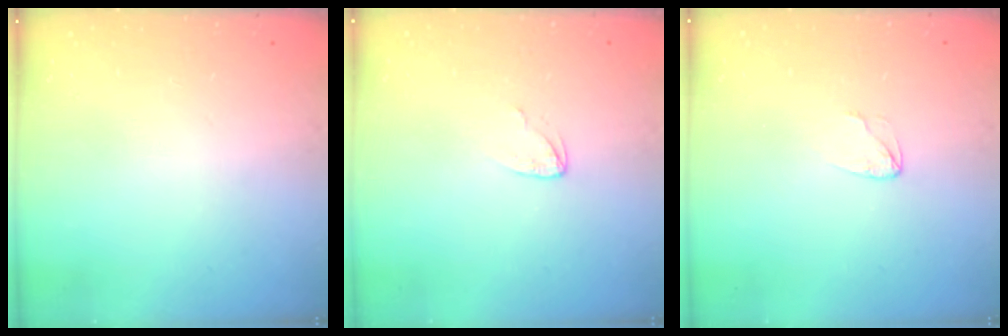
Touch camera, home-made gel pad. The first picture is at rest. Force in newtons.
{"total": 3.0, "press": 3.0, "slide": 0.3}
{"total": 3.6, "press": 3.6, "slide": 0.3}